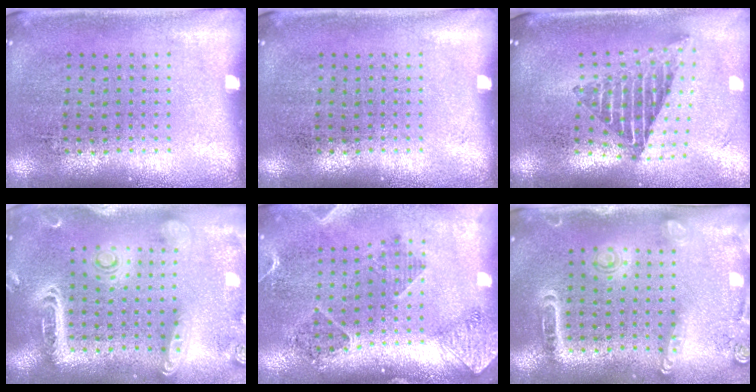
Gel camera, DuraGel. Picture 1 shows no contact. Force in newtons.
{"total": 0.0}
{"total": 2.2, "press": 1.6, "slide": 1.5}
{"total": 2.8, "press": 2.4, "slide": 1.4}
{"total": 1.6, "press": 1.5, "slide": 0.4}
{"total": 1.6, "press": 1.5, "slide": 0.6}